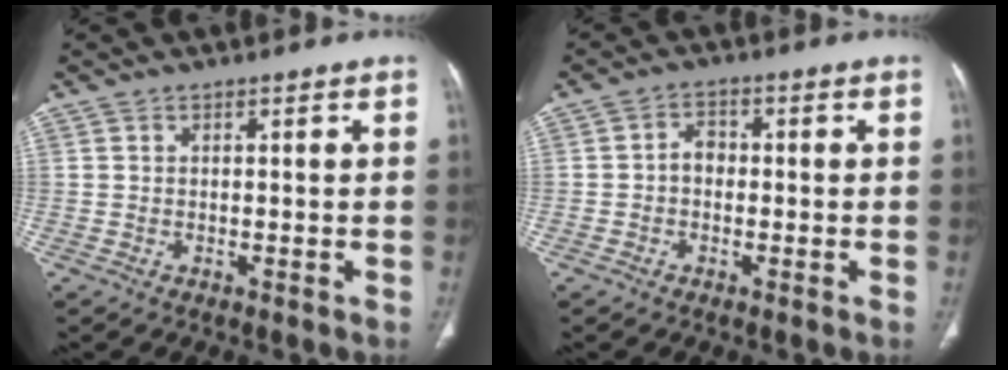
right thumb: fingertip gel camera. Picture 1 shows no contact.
{"total": 3.0, "force": [-0.4, 2.3, 1.8], "torque": [-0.012, 0.016, -0.016]}